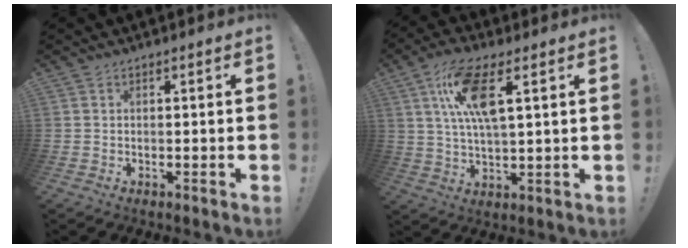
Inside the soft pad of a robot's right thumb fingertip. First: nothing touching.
{"total": 12.9, "force": [5.0, 4.5, 11.0], "torque": [-0.208, -0.004, 0.088]}